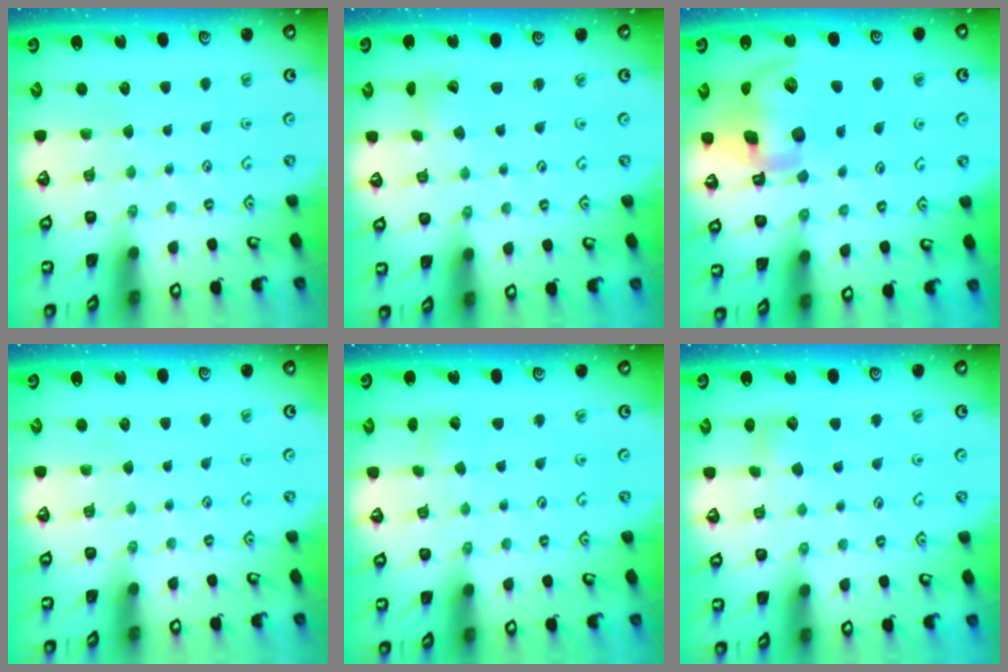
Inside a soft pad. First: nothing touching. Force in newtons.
{"total": 2.6, "press": 2.6, "slide": 0.3}
{"total": 18.7, "press": 18.5, "slide": 2.9}
{"total": 0.0}
{"total": 4.4, "press": 4.4, "slide": 0.4}
{"total": 5.6, "press": 5.6, "slide": 0.6}